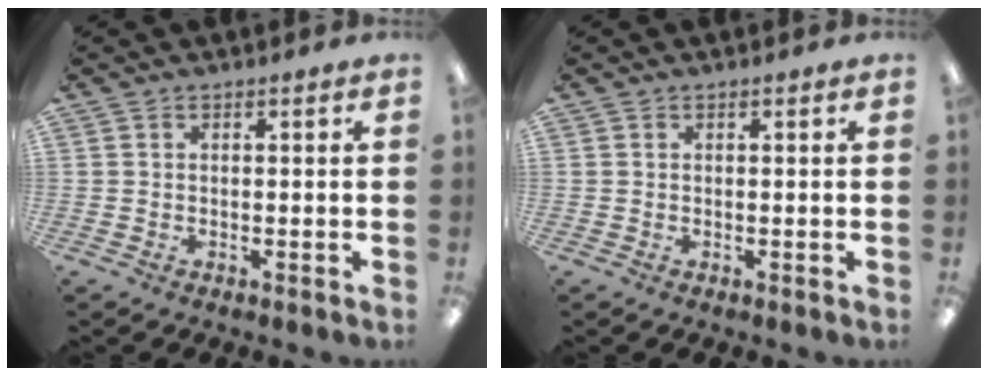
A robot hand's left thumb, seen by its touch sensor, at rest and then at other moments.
{"total": 0.0}